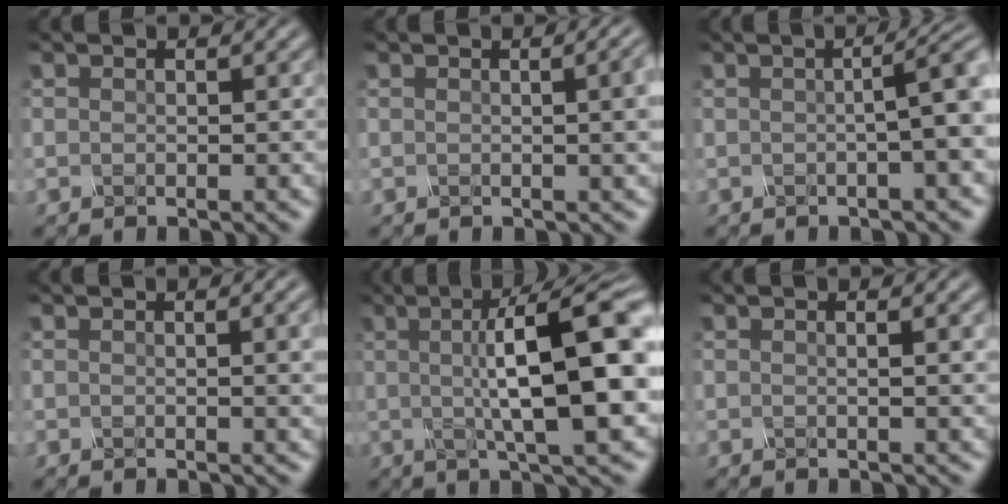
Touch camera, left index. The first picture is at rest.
{"total": 4.7, "force": [0.3, 1.9, 4.2], "torque": [-0.024, 0.012, 0.001]}
{"total": 4.7, "force": [0.2, 1.1, 4.5], "torque": [-0.047, 0.016, 0.000]}
{"total": 3.1, "force": [0.3, 1.0, 2.9], "torque": [-0.027, 0.006, 0.001]}
{"total": 13.1, "force": [1.3, 3.2, 12.7], "torque": [-0.169, 0.013, 0.016]}
{"total": 2.2, "force": [0.3, 0.7, 2.1], "torque": [-0.022, 0.006, -0.005]}